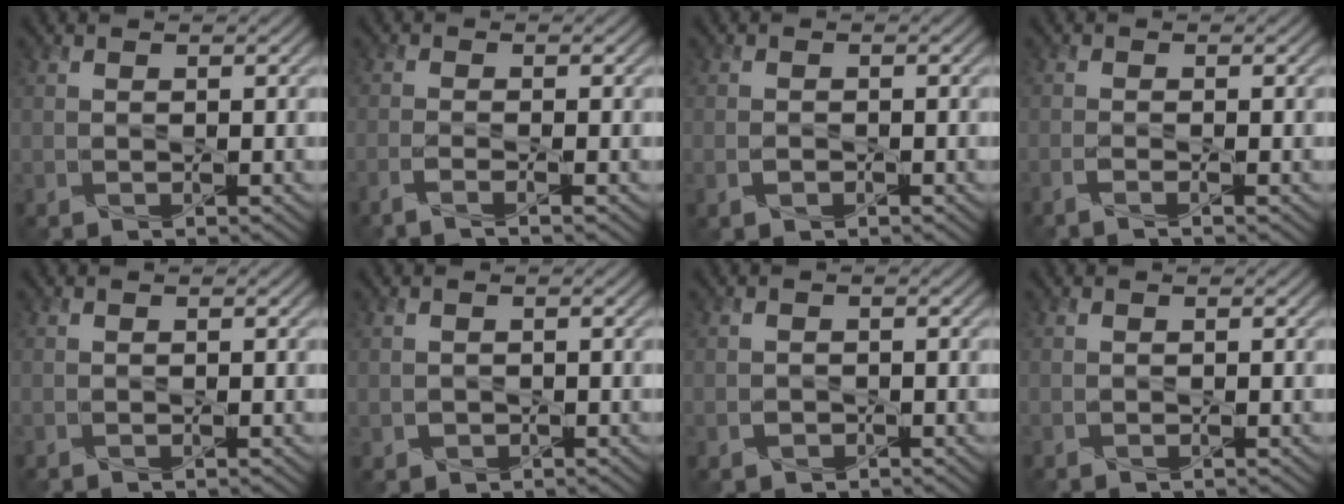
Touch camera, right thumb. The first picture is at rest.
{"total": 2.6, "force": [-1.6, 0.4, 2.0], "torque": [-0.032, 0.001, -0.048]}
{"total": 1.2, "force": [-0.6, 0.7, 0.8], "torque": [-0.017, -0.001, -0.012]}
{"total": 1.6, "force": [-1.0, 0.2, 1.2], "torque": [-0.019, 0.001, -0.031]}
{"total": 0.0}
{"total": 1.0, "force": [-0.1, 1.0, 0.2], "torque": [-0.007, -0.010, 0.001]}
{"total": 1.0, "force": [-0.5, 0.9, 0.3], "torque": [-0.004, -0.004, -0.010]}
{"total": 0.0}